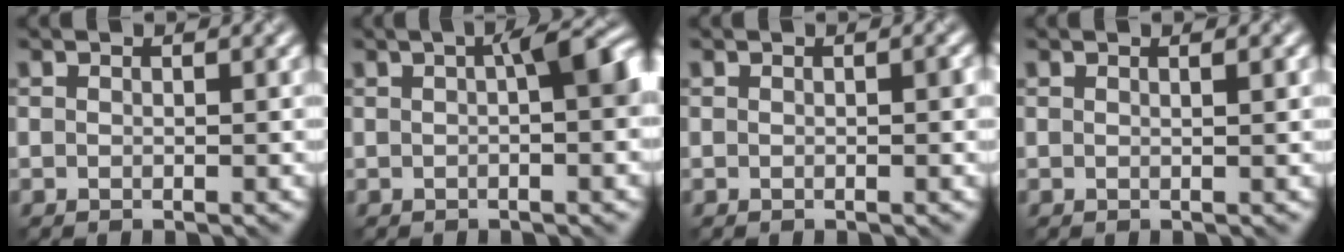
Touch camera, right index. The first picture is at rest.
{"total": 4.1, "force": [0.7, 1.2, 3.9], "torque": [-0.047, 0.018, 0.005]}
{"total": 0.7, "force": [0.0, 0.3, 0.6], "torque": [-0.009, -0.001, 0.000]}
{"total": 0.5, "force": [0.2, -0.1, 0.5], "torque": [-0.007, 0.002, 0.006]}